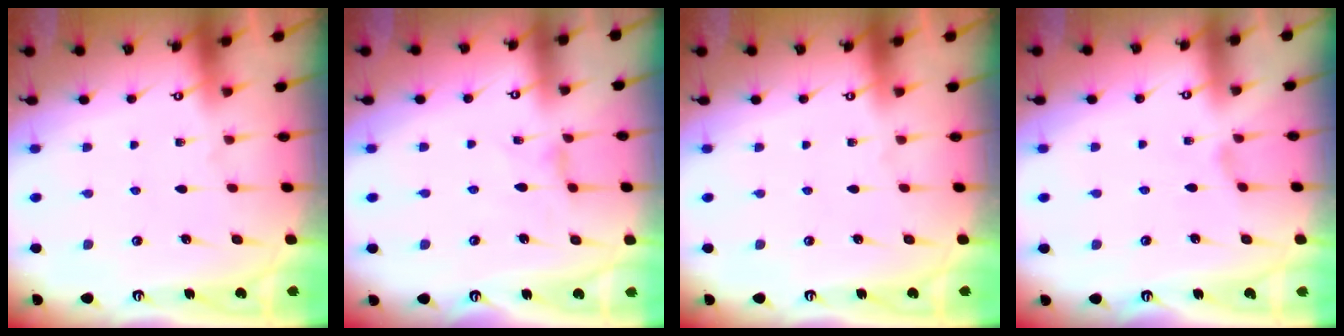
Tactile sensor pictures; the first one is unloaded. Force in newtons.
{"total": 1.4, "press": 1.3, "slide": 0.4}
{"total": 0.0}
{"total": 1.6, "press": 1.5, "slide": 0.5}